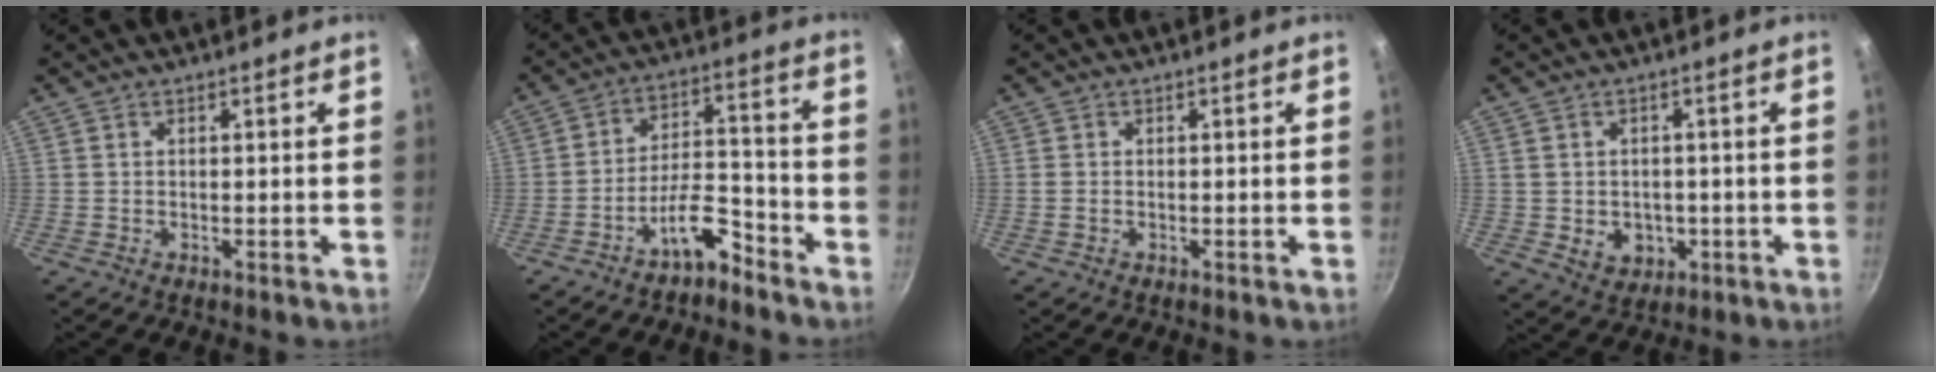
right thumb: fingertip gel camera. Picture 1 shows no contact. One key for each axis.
{"total": 8.3, "fx": -5.8, "fy": 3.2, "fz": 5.1, "tx": -0.064, "ty": 0.062, "tz": -0.095}
{"total": 0.9, "fx": -0.1, "fy": 0.8, "fz": 0.6, "tx": -0.012, "ty": 0.001, "tz": -0.002}
{"total": 5.9, "fx": -1.0, "fy": 4.8, "fz": 3.2, "tx": -0.028, "ty": 0.003, "tz": -0.002}